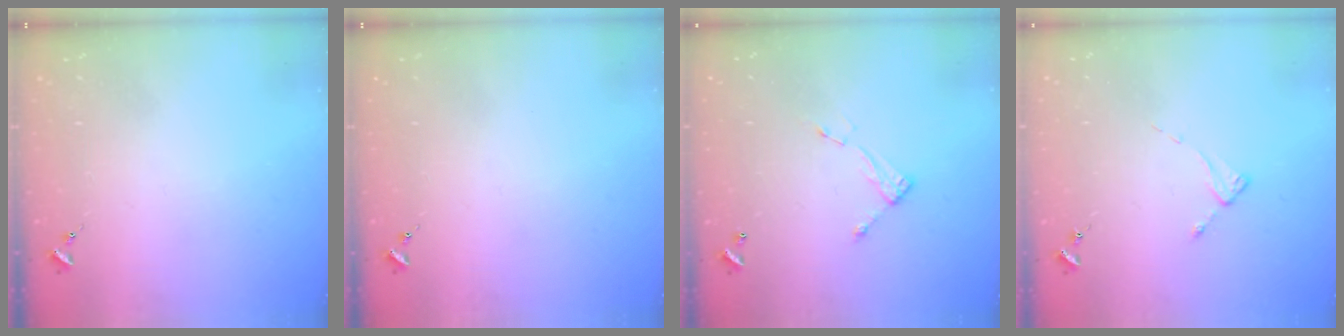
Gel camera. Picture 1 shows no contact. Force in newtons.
{"total": 0.0}
{"total": 4.7, "press": 4.6, "slide": 0.4}
{"total": 2.3, "press": 2.3, "slide": 0.3}